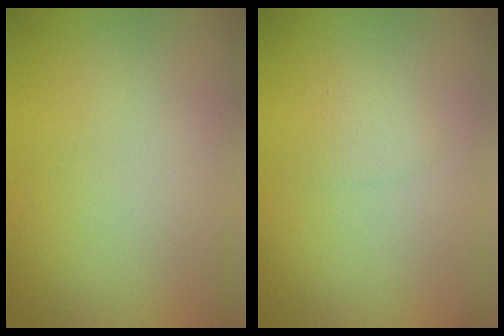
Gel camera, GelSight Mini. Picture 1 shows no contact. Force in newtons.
{"total": 0.9, "press": 0.9, "slide": 0.1}